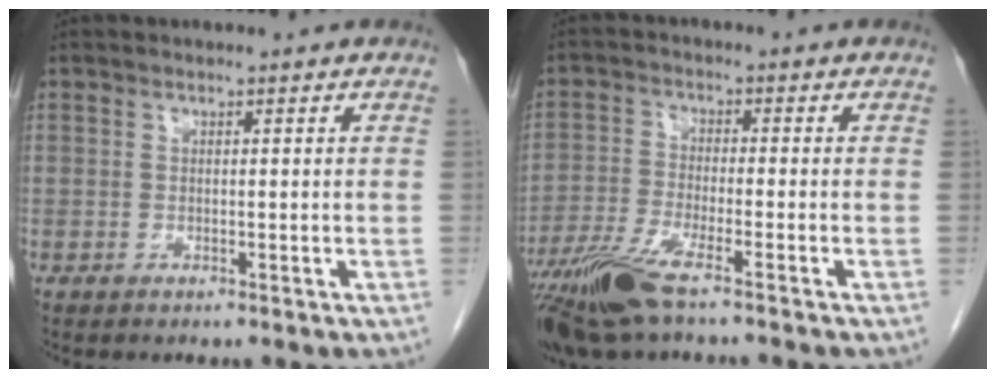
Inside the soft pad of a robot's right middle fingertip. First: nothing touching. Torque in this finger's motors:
{"motor_torque": [0.12, -0.37, 0.21, 0.05]}